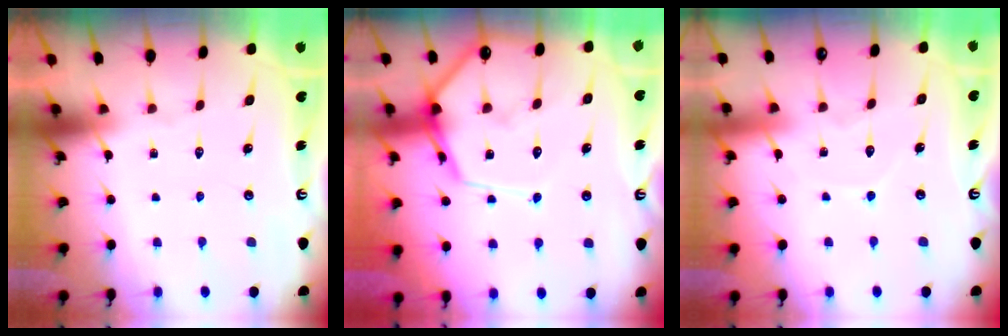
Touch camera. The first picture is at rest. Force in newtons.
{"total": 11.6, "press": 11.5, "slide": 1.4}
{"total": 4.5, "press": 4.4, "slide": 0.6}